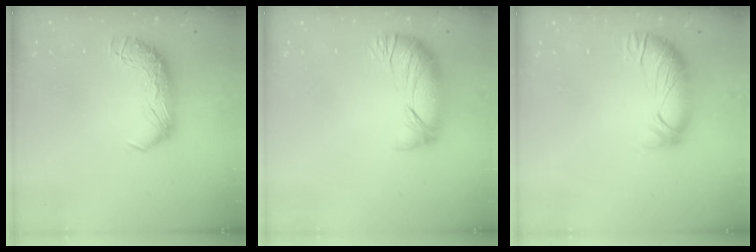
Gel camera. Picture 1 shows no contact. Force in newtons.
{"total": 2.8, "press": 1.9, "slide": 2.0}
{"total": 2.3, "press": 1.8, "slide": 1.4}